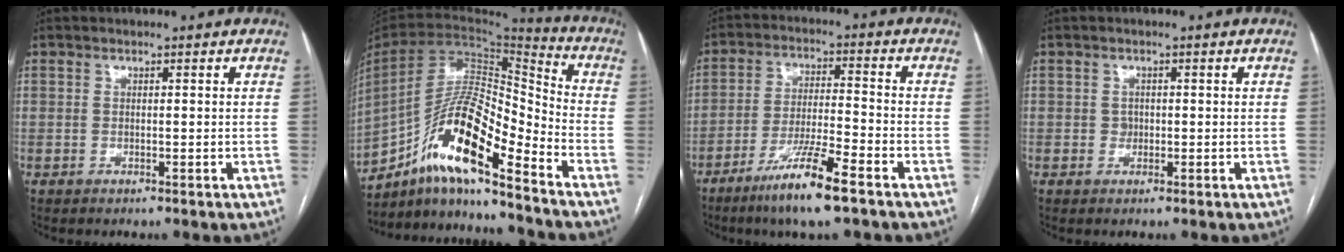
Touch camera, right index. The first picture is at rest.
{"total": 16.5, "force": [-11.1, 2.5, 12.0], "torque": [-0.228, 0.015, -0.197]}
{"total": 10.4, "force": [-6.7, 0.2, 8.0], "torque": [-0.152, -0.023, -0.124]}
{"total": 1.2, "force": [0.0, 1.1, 0.5], "torque": [-0.006, 0.002, 0.002]}